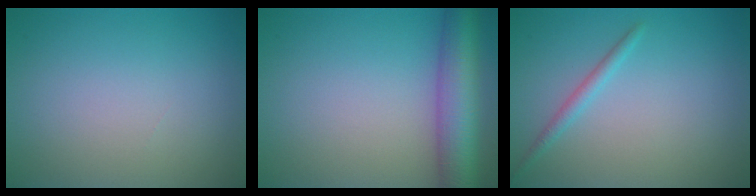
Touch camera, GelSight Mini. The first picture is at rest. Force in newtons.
{"total": 7.1, "press": 7.1, "slide": 0.2}
{"total": 1.3, "press": 1.3, "slide": 0.0}